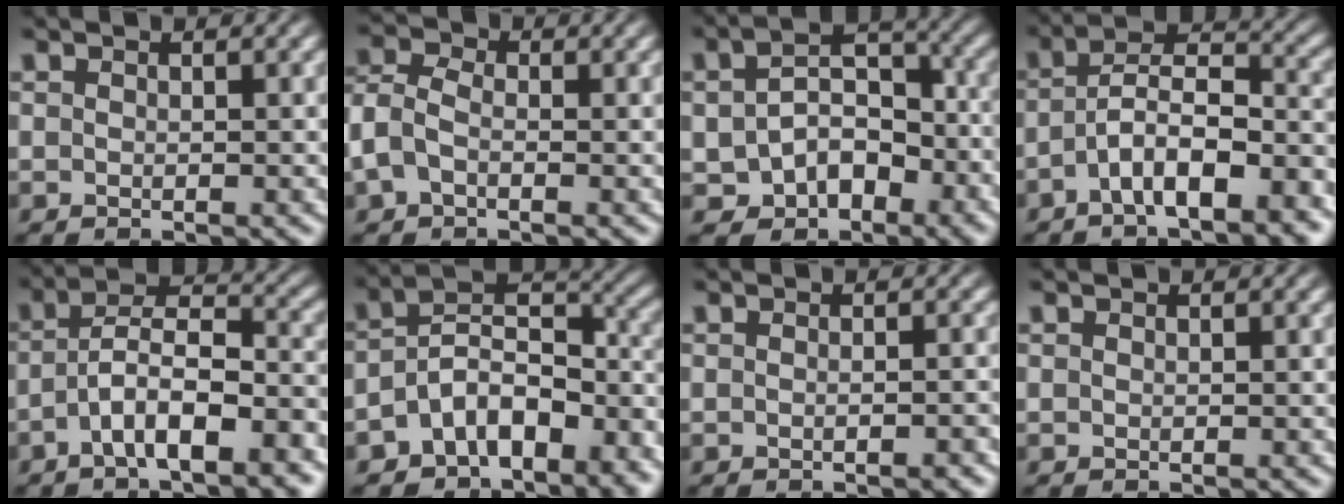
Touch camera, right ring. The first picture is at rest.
{"total": 4.6, "force": [-0.4, 3.8, 2.5], "torque": [-0.063, -0.010, -0.010]}
{"total": 7.3, "force": [-2.3, 5.9, 3.6], "torque": [-0.075, -0.036, -0.024]}
{"total": 6.4, "force": [-2.6, 3.3, 4.9], "torque": [-0.076, -0.010, -0.041]}
{"total": 5.9, "force": [-2.0, 2.8, 4.8], "torque": [-0.074, -0.007, -0.031]}
{"total": 10.0, "force": [-4.0, 6.8, 6.2], "torque": [-0.100, -0.024, -0.057]}
{"total": 0.8, "force": [-0.5, 0.0, 0.6], "torque": [-0.004, 0.008, -0.013]}
{"total": 0.0}